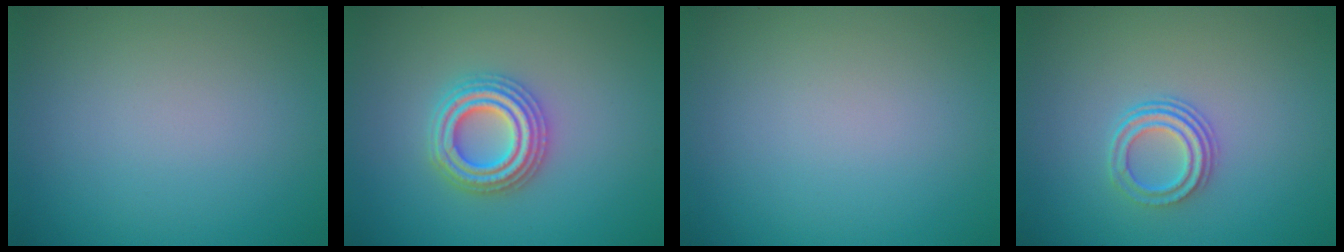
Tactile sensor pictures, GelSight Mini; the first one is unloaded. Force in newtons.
{"total": 4.4, "press": 4.4, "slide": 0.7}
{"total": 0.0}
{"total": 3.0, "press": 2.2, "slide": 2.0}